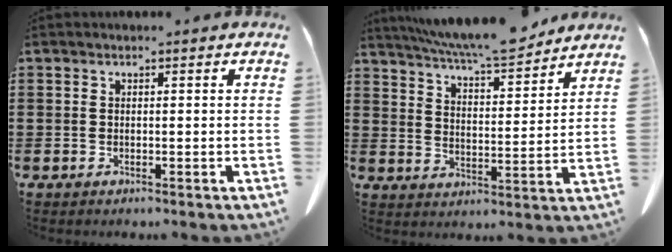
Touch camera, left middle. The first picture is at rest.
{"total": 8.4, "force": [7.7, 0.3, 3.2], "torque": [-0.079, -0.038, 0.138]}